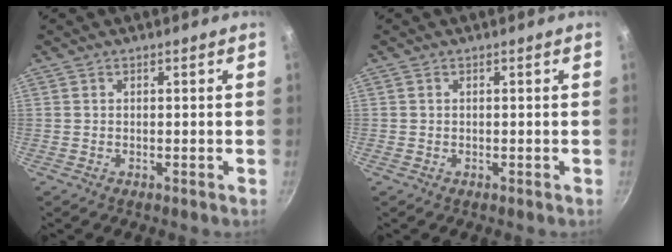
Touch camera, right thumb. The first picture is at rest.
{"total": 0.0}